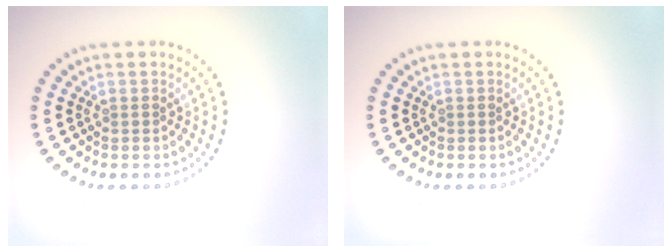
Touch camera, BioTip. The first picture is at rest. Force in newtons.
{"total": 0.0}